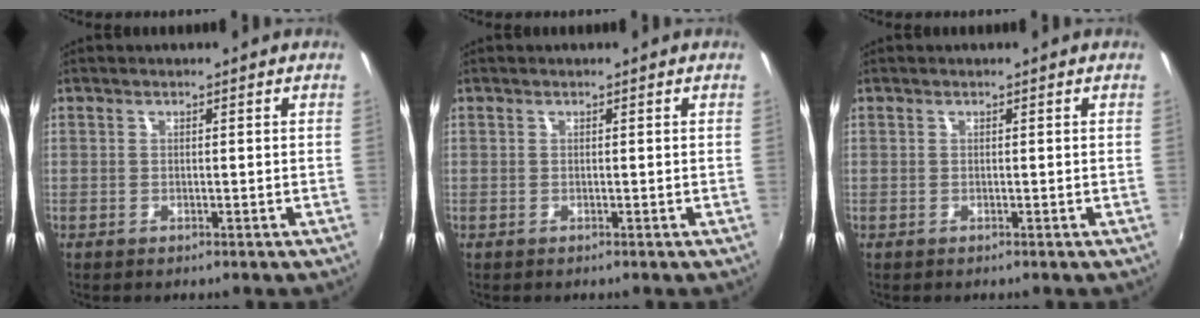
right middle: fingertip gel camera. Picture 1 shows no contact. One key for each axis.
{"total": 0.0}
{"total": 0.0}